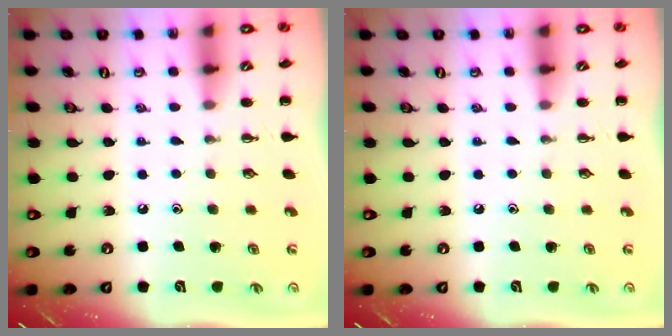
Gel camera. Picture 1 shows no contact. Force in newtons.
{"total": 0.0}